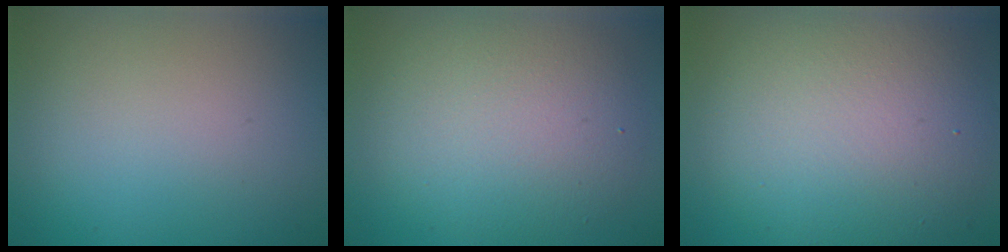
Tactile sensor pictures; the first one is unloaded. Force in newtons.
{"total": 6.1, "press": 6.1, "slide": 0.2}
{"total": 9.0, "press": 9.0, "slide": 0.9}